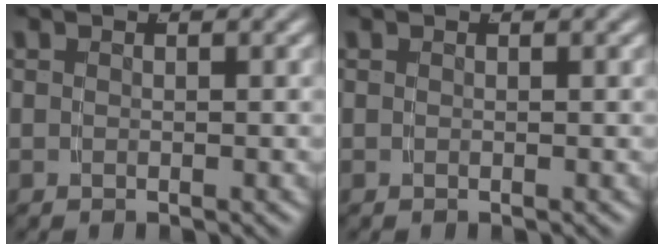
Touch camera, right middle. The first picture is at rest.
{"total": 0.0}